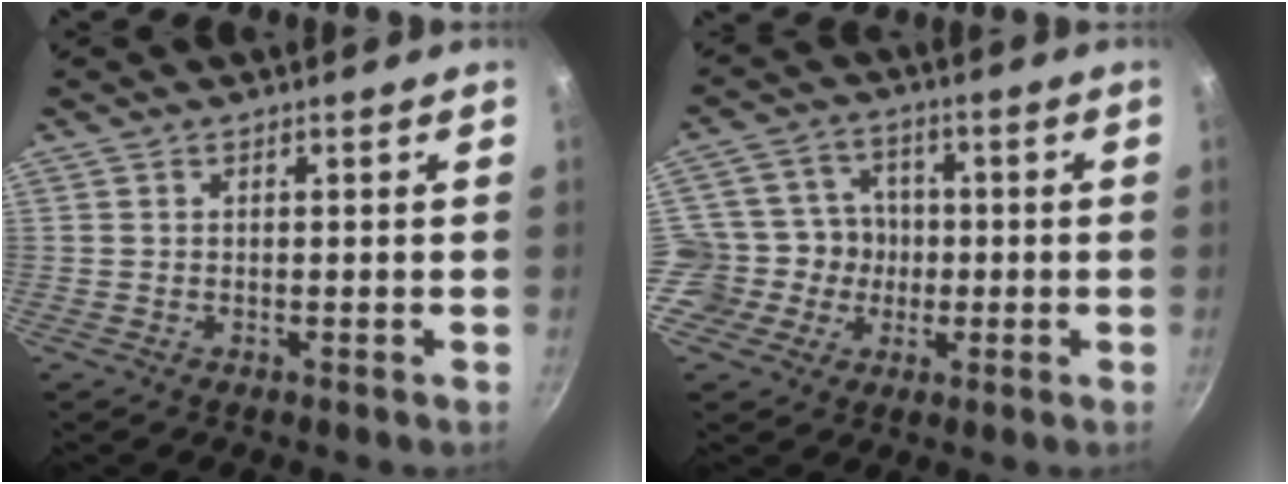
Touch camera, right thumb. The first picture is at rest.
{"total": 9.0, "force": [-1.5, 8.5, 2.8], "torque": [-0.012, 0.025, -0.042]}